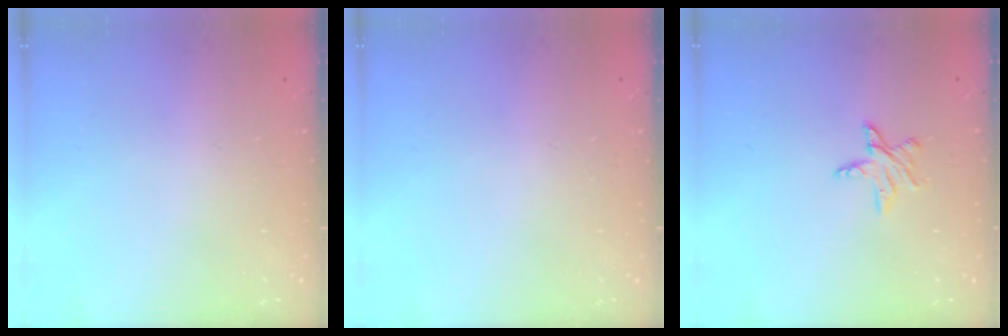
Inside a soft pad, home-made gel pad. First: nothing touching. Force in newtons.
{"total": 0.0}
{"total": 6.7, "press": 6.6, "slide": 0.6}